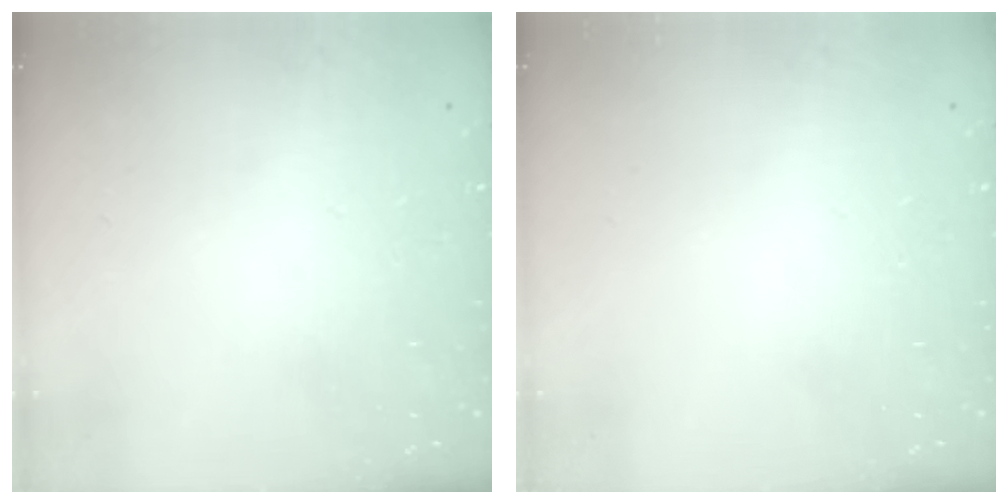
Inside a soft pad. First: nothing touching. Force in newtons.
{"total": 0.0}